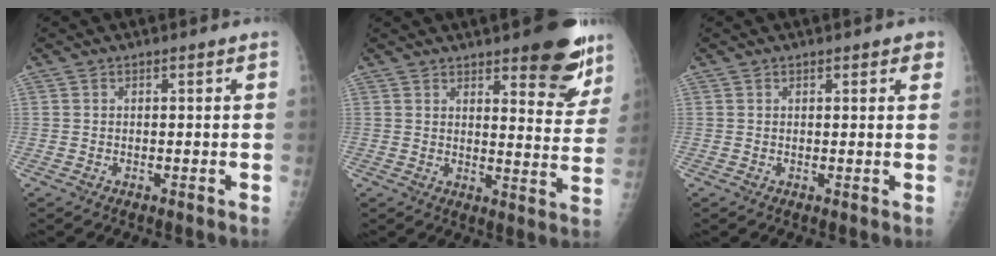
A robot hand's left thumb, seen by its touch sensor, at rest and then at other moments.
{"total": 13.8, "force": [9.0, 4.5, 9.4], "torque": [-0.074, -0.057, 0.116]}
{"total": 1.9, "force": [1.3, 0.8, 1.2], "torque": [-0.004, -0.003, 0.012]}